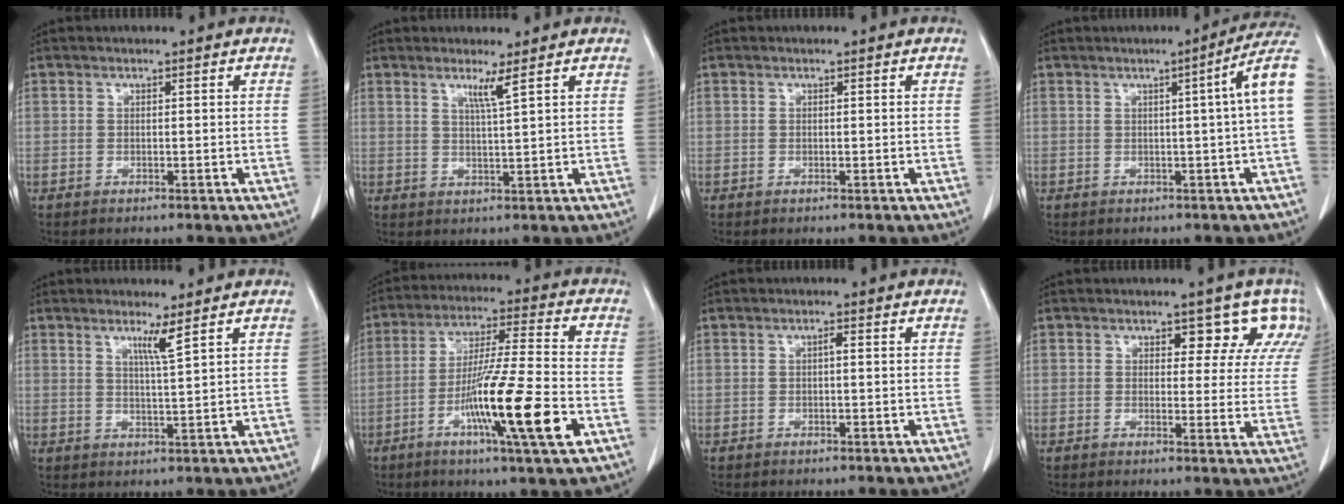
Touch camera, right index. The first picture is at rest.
{"total": 2.7, "force": [1.6, -0.8, 2.0], "torque": [-0.037, -0.011, 0.033]}
{"total": 0.0}
{"total": 6.5, "force": [0.9, -1.0, 6.4], "torque": [-0.069, 0.014, 0.006]}
{"total": 3.1, "force": [1.9, -0.9, 2.3], "torque": [-0.041, -0.012, 0.037]}
{"total": 15.8, "force": [-5.6, -0.2, 14.7], "torque": [-0.268, -0.019, -0.100]}
{"total": 0.7, "force": [0.0, 0.1, 0.7], "torque": [-0.011, 0.002, 0.000]}
{"total": 7.0, "force": [4.9, 4.0, 3.1], "torque": [-0.011, 0.000, 0.036]}